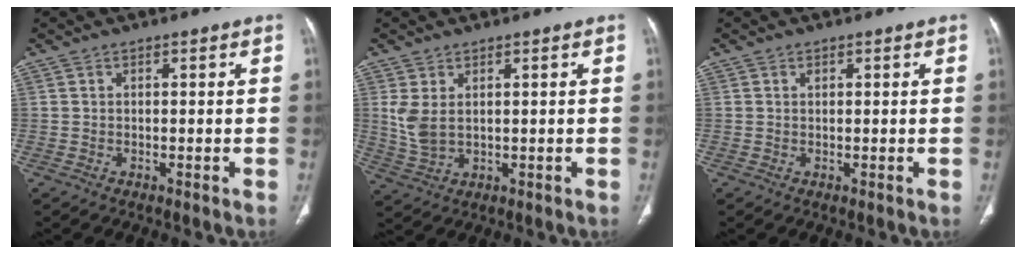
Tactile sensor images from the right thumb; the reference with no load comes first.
{"total": 5.0, "force": [1.3, 2.9, 3.9], "torque": [-0.089, -0.005, 0.038]}
{"total": 0.6, "force": [0.4, 0.4, 0.3], "torque": [-0.001, -0.001, 0.006]}